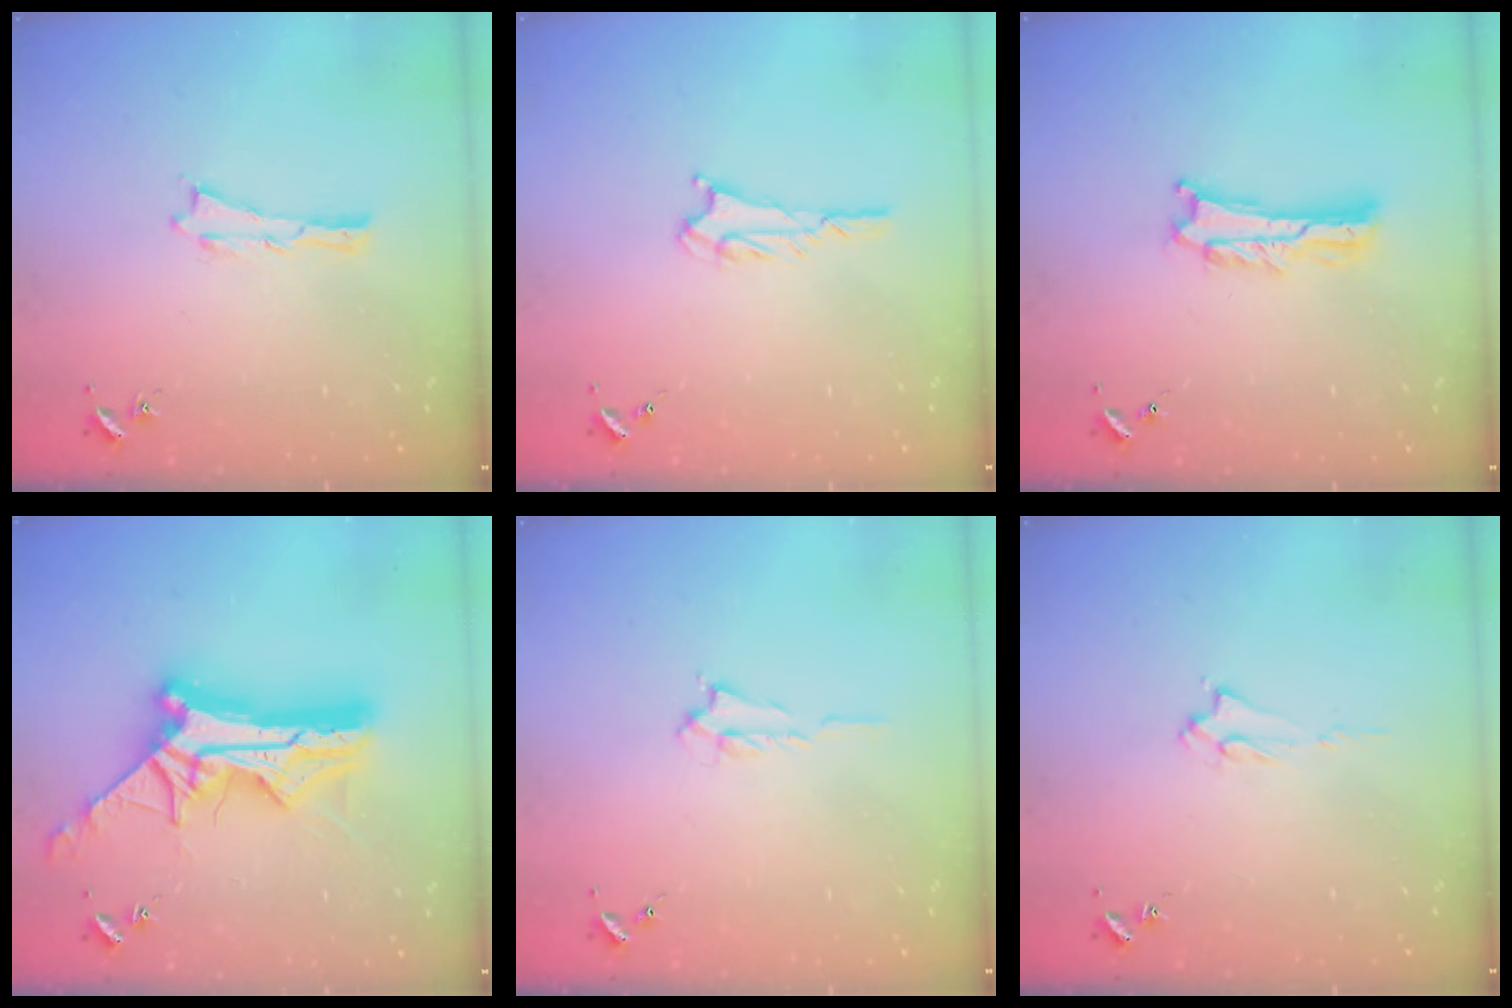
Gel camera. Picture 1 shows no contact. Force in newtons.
{"total": 1.6, "press": 1.6, "slide": 0.1}
{"total": 2.0, "press": 2.0, "slide": 0.3}
{"total": 14.8, "press": 14.7, "slide": 1.4}
{"total": 0.7, "press": 0.6, "slide": 0.2}
{"total": 1.9, "press": 1.8, "slide": 0.4}